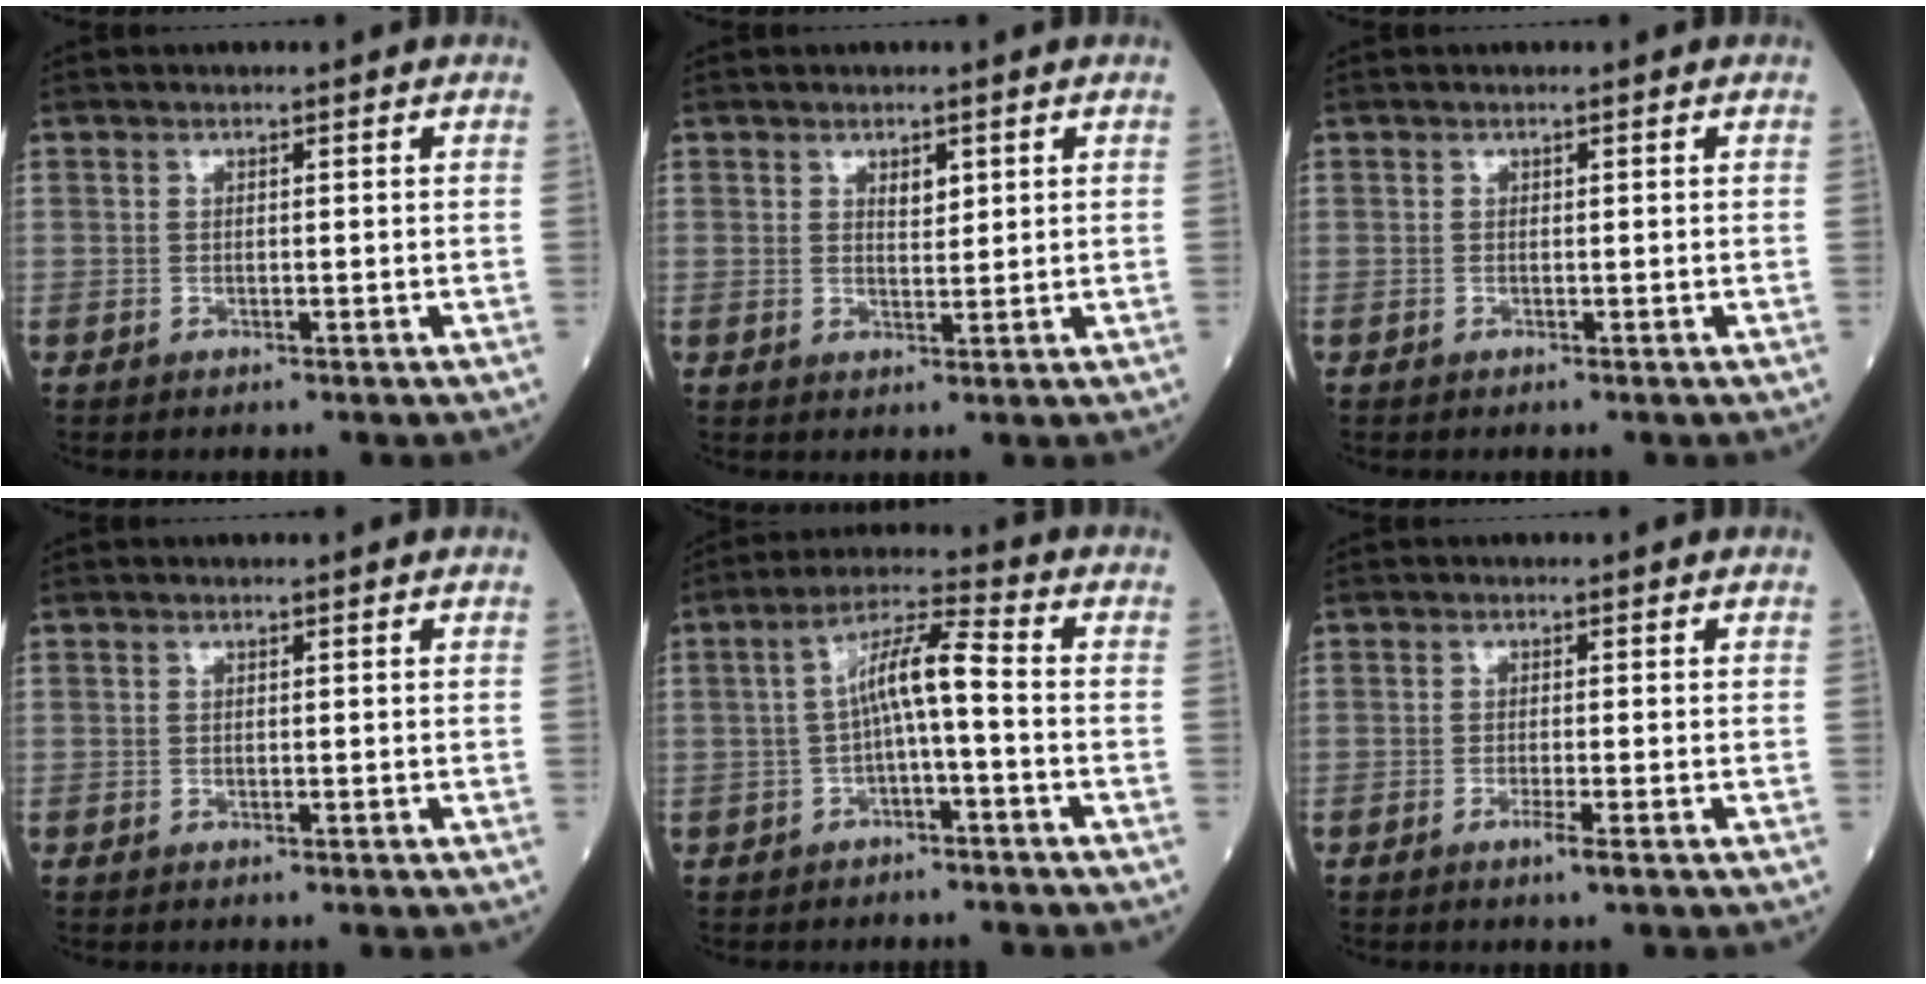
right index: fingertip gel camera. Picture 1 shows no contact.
{"total": 2.0, "force": [1.2, 0.7, 1.5], "torque": [-0.022, -0.003, 0.021]}
{"total": 0.0}
{"total": 0.0}
{"total": 6.7, "force": [-0.6, 0.7, 6.6], "torque": [-0.120, 0.025, -0.013]}
{"total": 1.6, "force": [-0.8, -0.5, 1.4], "torque": [-0.027, -0.005, -0.016]}